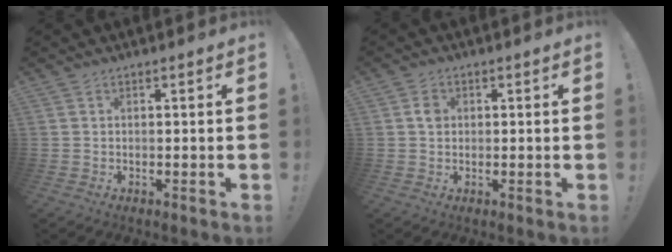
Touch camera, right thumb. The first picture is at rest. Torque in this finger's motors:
{"motor_torque": [0.53, 0.72, 0.62, -0.22, -0.02]}